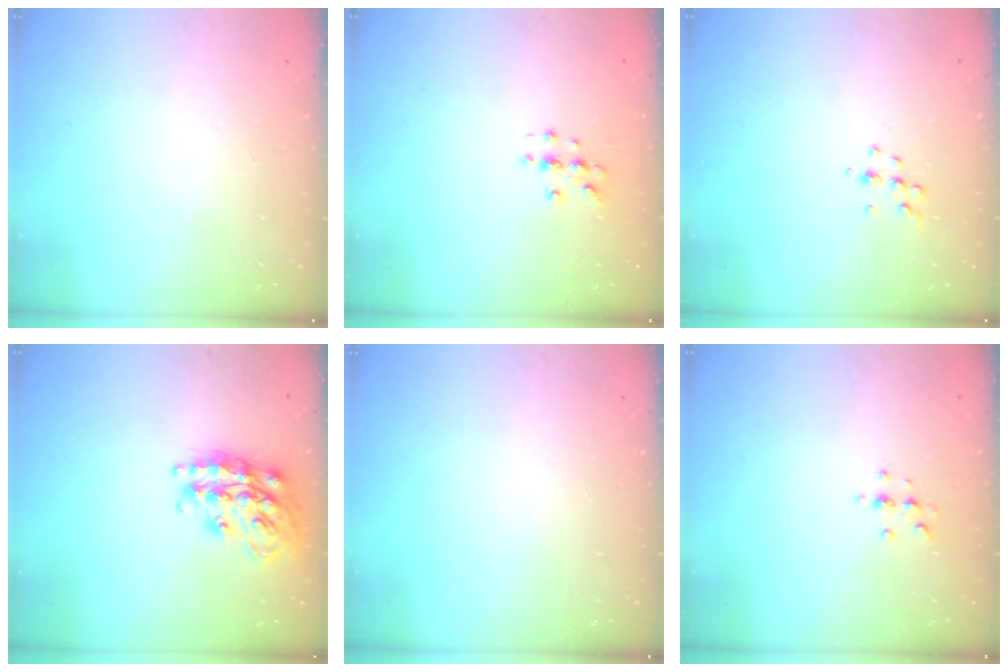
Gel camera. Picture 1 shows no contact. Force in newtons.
{"total": 3.0, "press": 3.0, "slide": 0.3}
{"total": 4.7, "press": 4.6, "slide": 0.8}
{"total": 19.4, "press": 19.4, "slide": 1.4}
{"total": 0.0}
{"total": 3.3, "press": 3.2, "slide": 0.4}